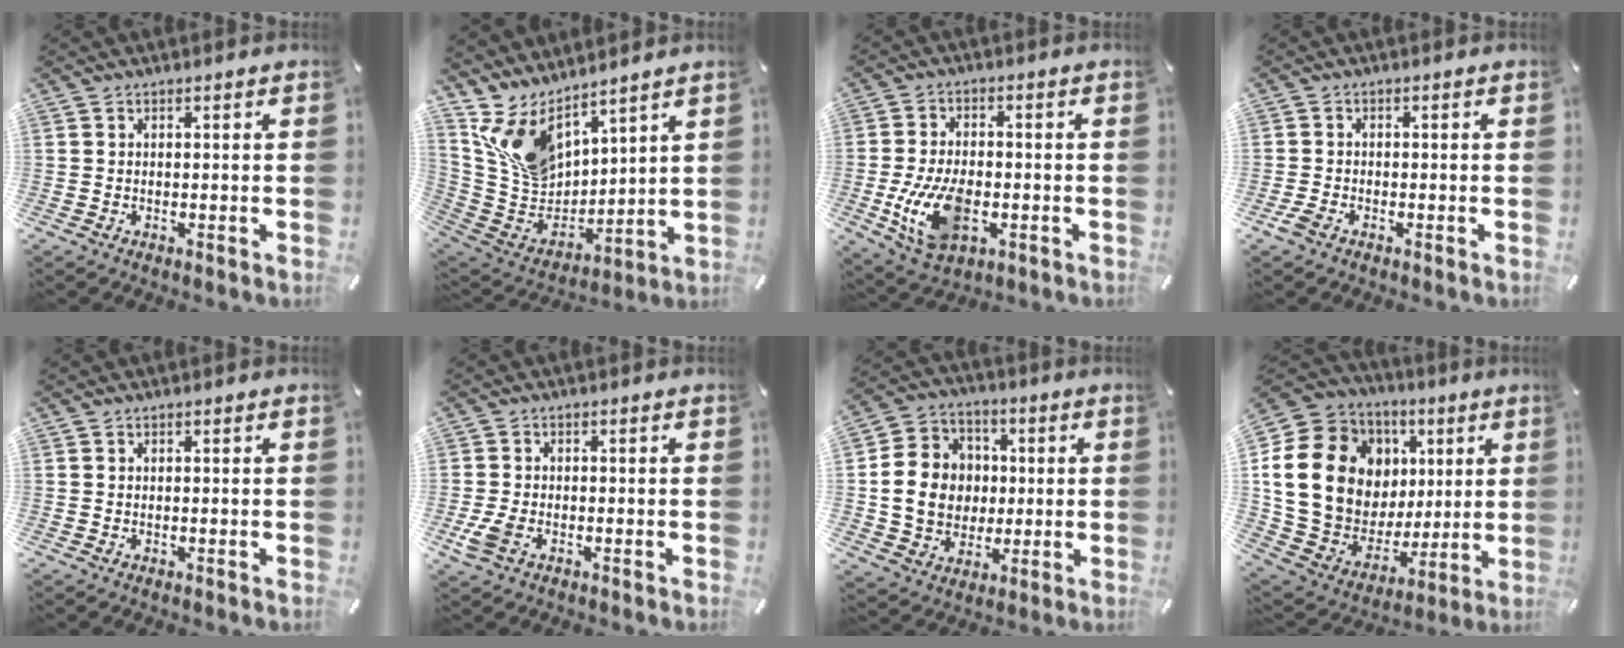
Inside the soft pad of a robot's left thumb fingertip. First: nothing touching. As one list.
[{"total": 13.9, "force": [9.0, 8.5, 6.4], "torque": [-0.159, -0.055, 0.173]}, {"total": 12.6, "force": [-3.1, 7.8, 9.4], "torque": [-0.196, -0.001, -0.052]}, {"total": 2.3, "force": [-1.4, 1.6, 1.0], "torque": [-0.022, 0.005, -0.029]}, {"total": 0.0}, {"total": 4.2, "force": [-1.6, 2.6, 2.9], "torque": [-0.080, -0.005, -0.036]}, {"total": 13.8, "force": [-0.1, 12.6, 5.6], "torque": [-0.120, 0.020, 0.006]}, {"total": 22.6, "force": [5.9, 17.8, 12.6], "torque": [-0.261, -0.036, 0.130]}]